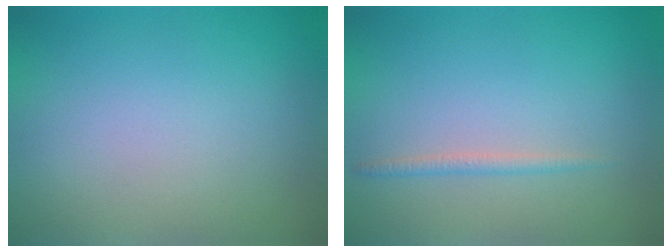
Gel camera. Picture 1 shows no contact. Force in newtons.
{"total": 1.1, "press": 1.1, "slide": 0.0}